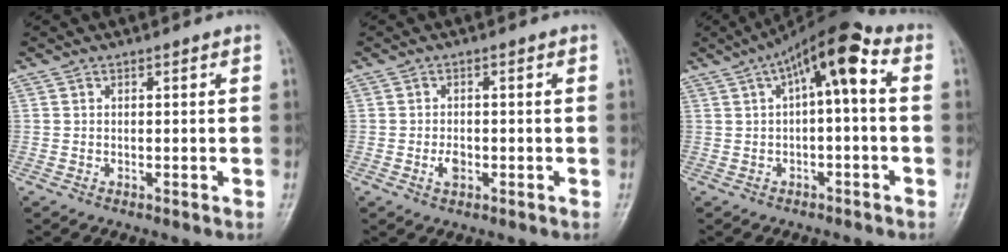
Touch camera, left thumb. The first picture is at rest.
{"total": 2.5, "force": [-0.8, 1.5, 1.8], "torque": [-0.029, 0.002, -0.015]}
{"total": 9.5, "force": [1.7, 3.1, 8.8], "torque": [-0.140, 0.047, 0.017]}